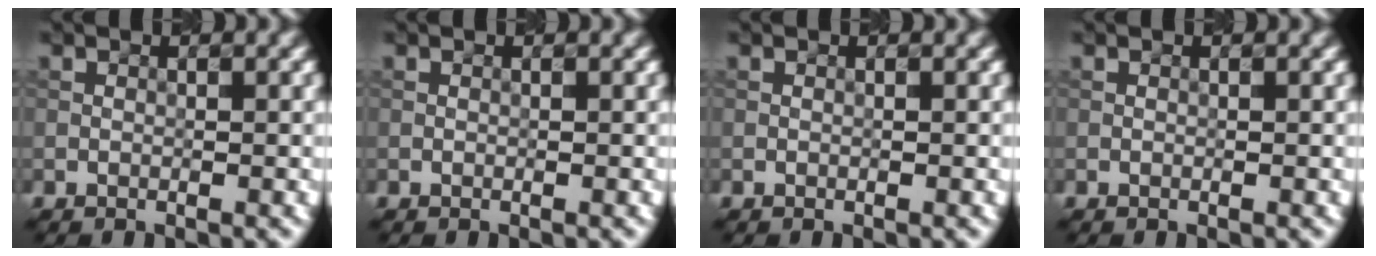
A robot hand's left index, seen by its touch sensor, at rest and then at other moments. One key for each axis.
{"total": 0.0}
{"total": 0.0}
{"total": 0.0}